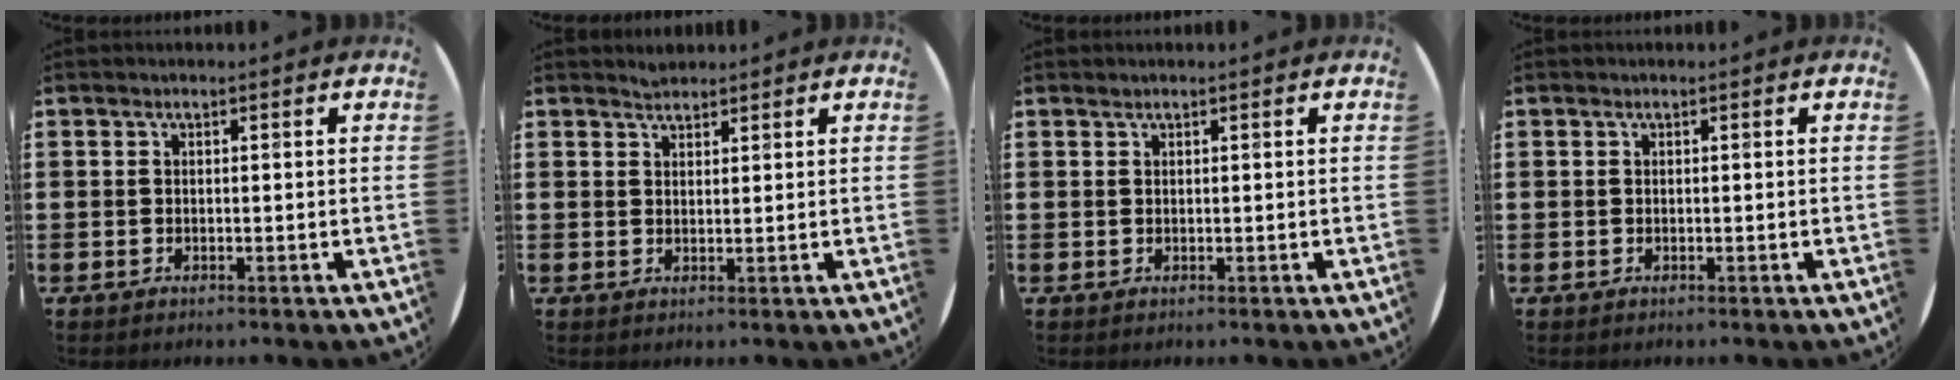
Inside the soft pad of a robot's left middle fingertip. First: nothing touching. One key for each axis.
{"total": 1.5, "fx": 1.5, "fy": 0.4, "fz": 0.0, "tx": -0.001, "ty": 0.003, "tz": 0.029}
{"total": 0.0}
{"total": 0.0}